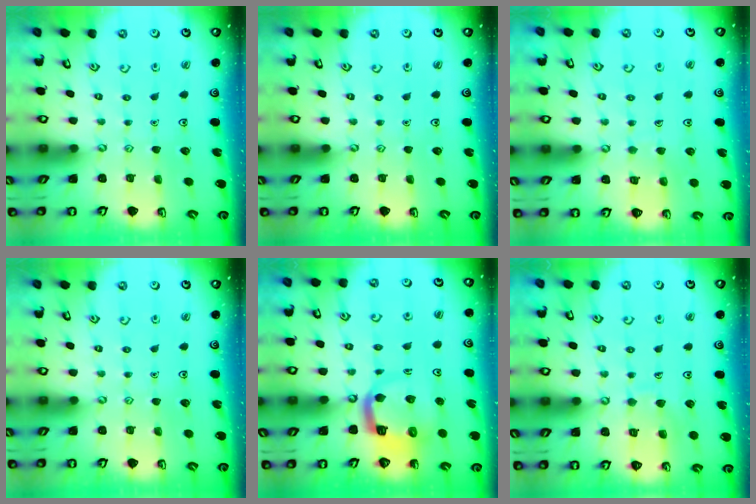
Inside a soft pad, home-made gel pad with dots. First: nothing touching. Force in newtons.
{"total": 0.0}
{"total": 5.6, "press": 5.6, "slide": 0.5}
{"total": 0.0}
{"total": 9.5, "press": 9.4, "slide": 1.3}
{"total": 7.9, "press": 7.8, "slide": 0.6}